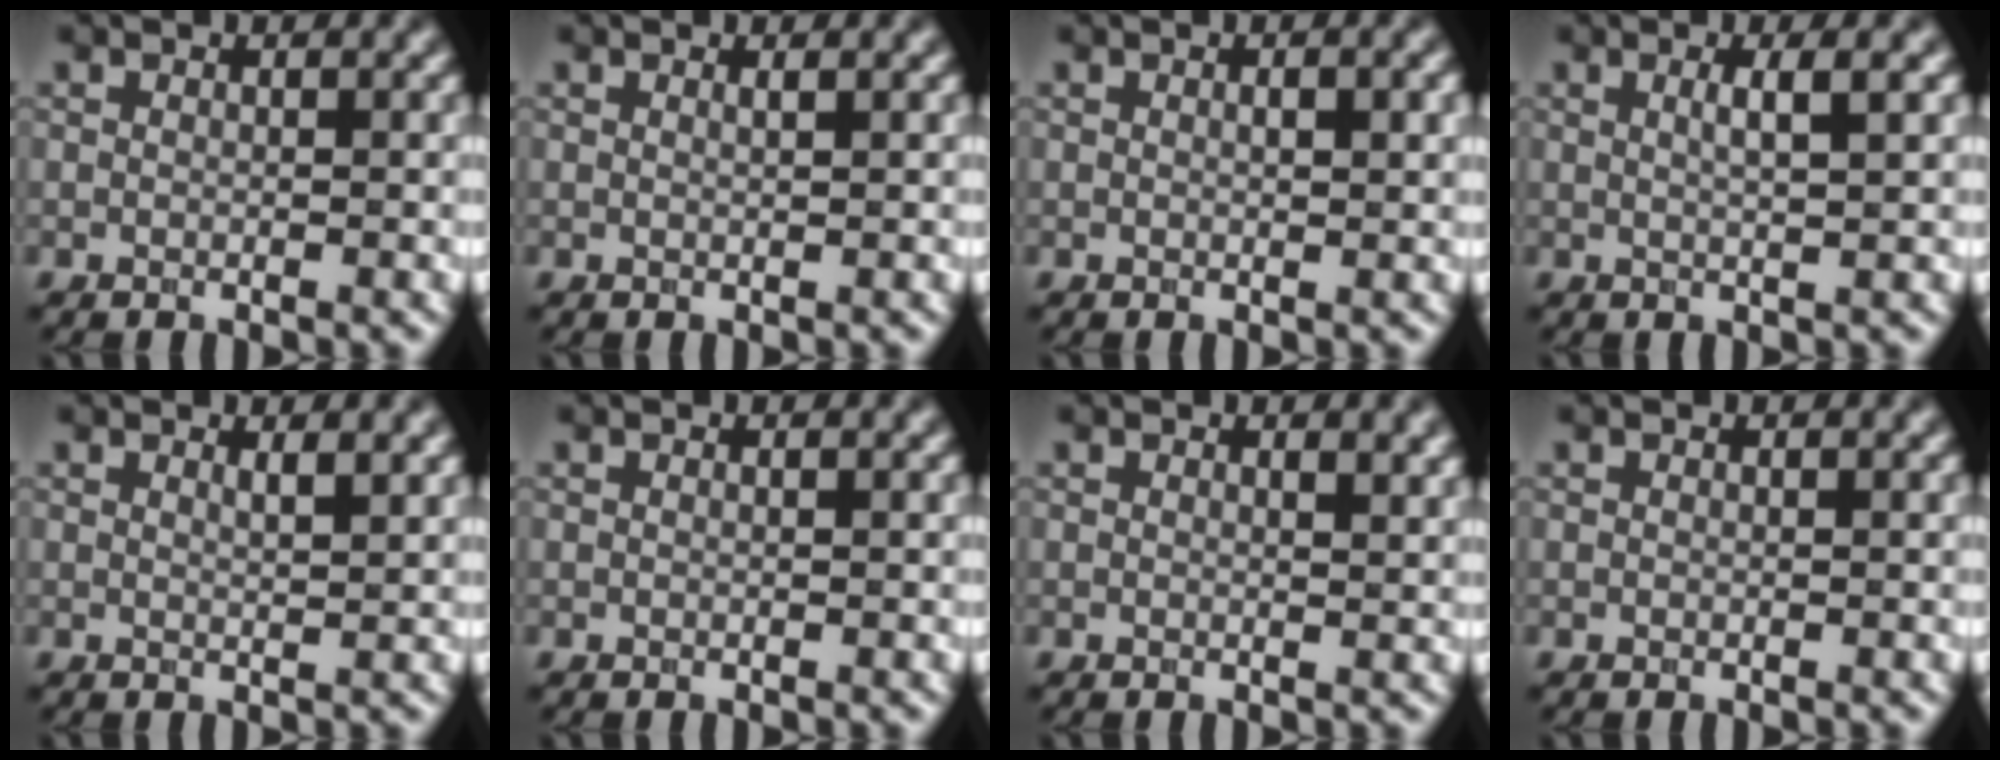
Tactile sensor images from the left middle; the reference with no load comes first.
{"total": 0.7, "force": [0.4, 0.2, 0.5], "torque": [-0.002, -0.001, 0.002]}
{"total": 1.7, "force": [0.4, 0.4, 1.6], "torque": [-0.023, 0.001, 0.007]}
{"total": 2.6, "force": [0.7, 0.7, 2.4], "torque": [-0.030, 0.005, 0.005]}
{"total": 1.6, "force": [1.0, 0.5, 1.1], "torque": [-0.009, 0.001, 0.013]}
{"total": 0.0}
{"total": 1.5, "force": [0.9, 0.5, 1.1], "torque": [-0.011, -0.001, 0.014]}
{"total": 0.0}